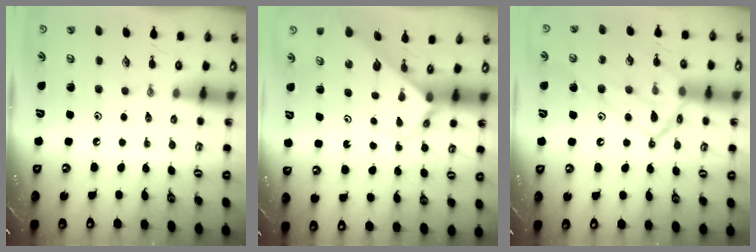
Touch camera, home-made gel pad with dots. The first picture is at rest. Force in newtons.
{"total": 2.7, "press": 2.7, "slide": 0.1}
{"total": 18.8, "press": 18.7, "slide": 1.5}